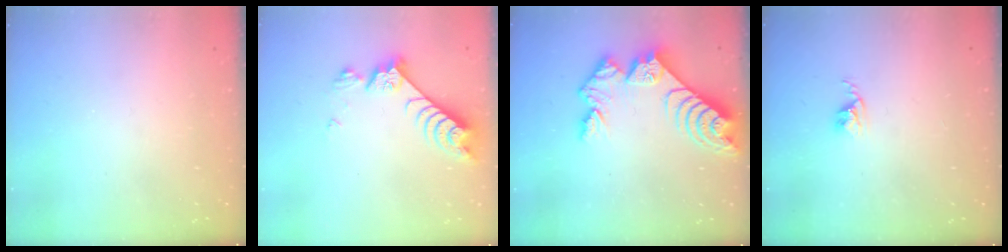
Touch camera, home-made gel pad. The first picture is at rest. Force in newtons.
{"total": 8.1, "press": 8.1, "slide": 0.8}
{"total": 12.3, "press": 12.3, "slide": 1.1}
{"total": 2.6, "press": 2.6, "slide": 0.4}